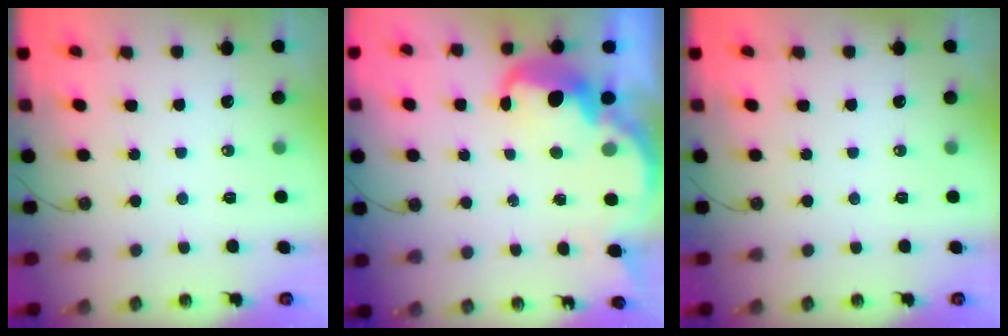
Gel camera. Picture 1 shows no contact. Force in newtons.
{"total": 4.9, "press": 4.9, "slide": 0.5}
{"total": 0.0}